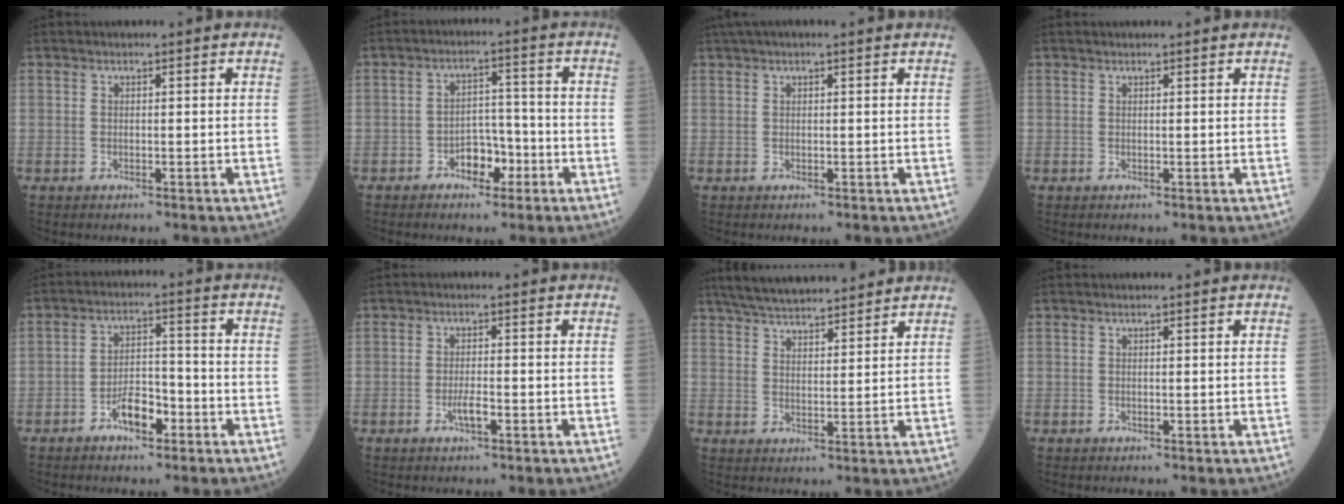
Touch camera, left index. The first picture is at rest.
{"total": 4.8, "force": [-2.6, 2.8, 3.0], "torque": [-0.045, 0.015, -0.045]}
{"total": 4.3, "force": [3.4, 0.0, 2.5], "torque": [-0.041, 0.038, 0.052]}
{"total": 1.7, "force": [1.6, 0.1, 0.5], "torque": [-0.008, 0.013, 0.020]}
{"total": 5.3, "force": [-3.1, 2.2, 3.8], "torque": [-0.072, 0.009, -0.055]}
{"total": 2.0, "force": [-0.9, 0.3, 1.8], "torque": [-0.037, -0.001, -0.017]}
{"total": 13.3, "force": [12.0, 2.3, 5.4], "torque": [-0.091, 0.028, 0.187]}
{"total": 0.5, "force": [0.5, 0.0, 0.2], "torque": [-0.008, 0.004, 0.008]}